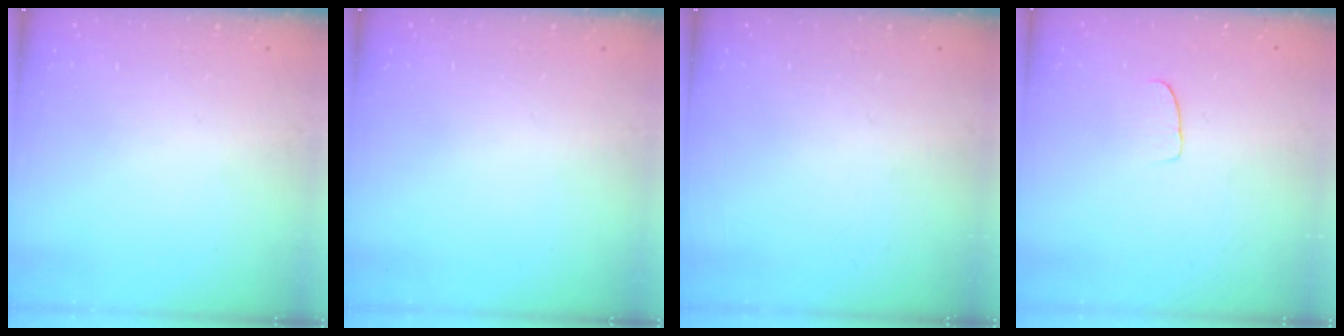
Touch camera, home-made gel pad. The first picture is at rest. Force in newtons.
{"total": 0.0}
{"total": 0.0}
{"total": 3.2, "press": 3.1, "slide": 0.3}